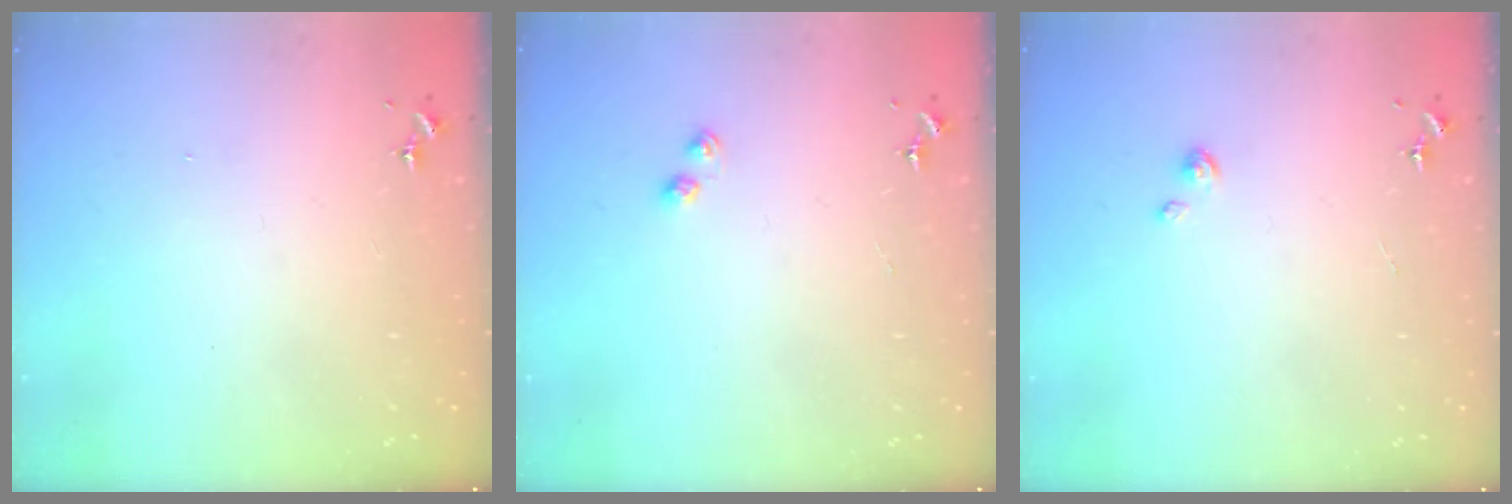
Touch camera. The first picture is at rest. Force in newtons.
{"total": 3.6, "press": 3.6, "slide": 0.4}
{"total": 2.2, "press": 2.2, "slide": 0.3}